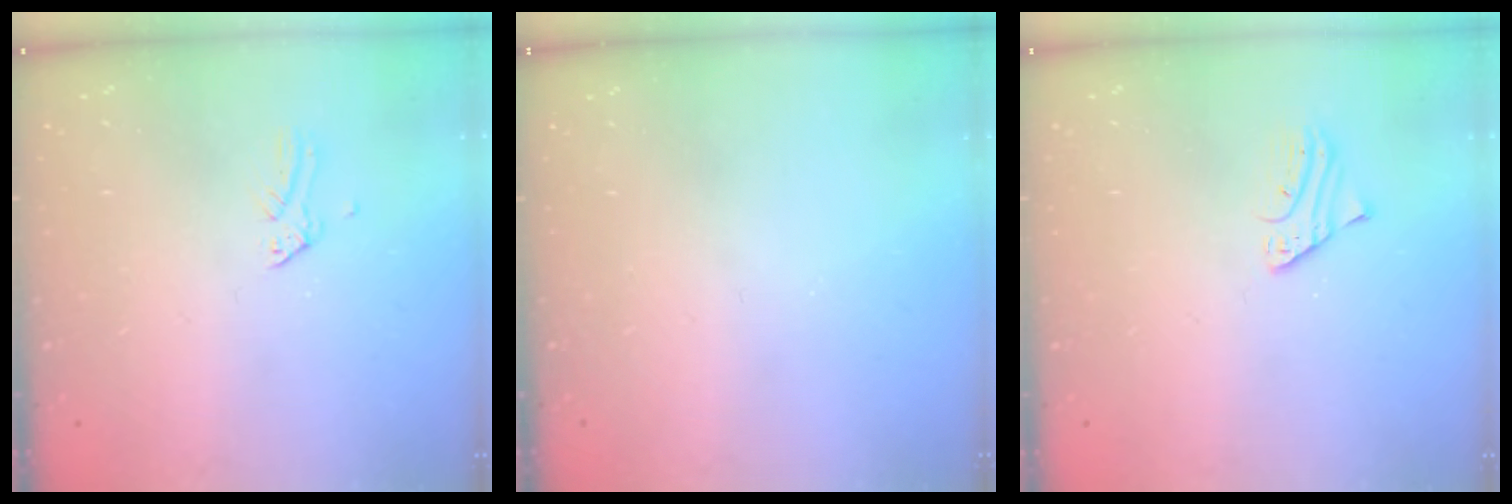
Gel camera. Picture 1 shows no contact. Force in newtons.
{"total": 0.0}
{"total": 2.7, "press": 2.7, "slide": 0.1}